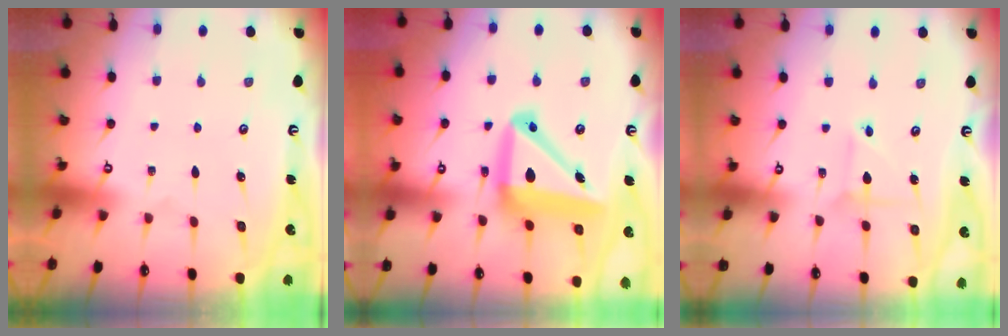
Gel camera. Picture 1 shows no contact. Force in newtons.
{"total": 16.2, "press": 16.1, "slide": 1.9}
{"total": 2.9, "press": 2.8, "slide": 0.3}